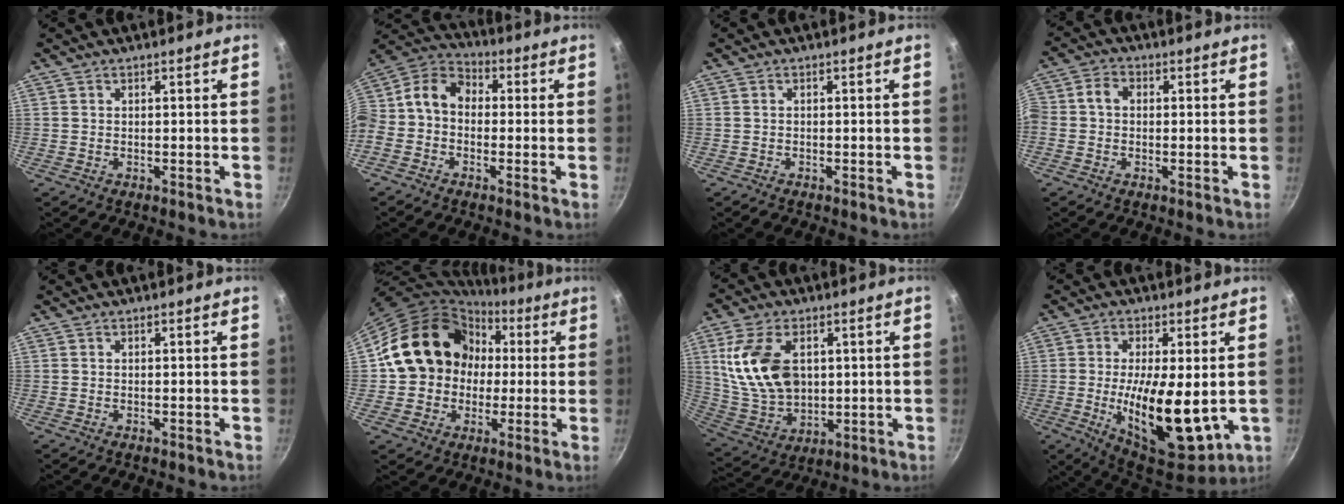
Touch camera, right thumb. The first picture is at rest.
{"total": 11.3, "force": [-1.0, 8.7, 7.2], "torque": [-0.131, 0.050, -0.045]}
{"total": 0.7, "force": [-0.5, 0.4, 0.1], "torque": [-0.004, 0.011, -0.009]}
{"total": 4.4, "force": [-0.2, 3.5, 2.7], "torque": [-0.056, 0.021, -0.021]}
{"total": 0.0}
{"total": 18.3, "force": [2.1, 15.8, 9.0], "torque": [-0.125, 0.045, 0.034]}
{"total": 16.3, "force": [3.4, 10.7, 11.8], "torque": [-0.206, -0.015, 0.082]}
{"total": 16.9, "force": [-1.3, 6.9, 15.4], "torque": [-0.234, -0.014, -0.007]}